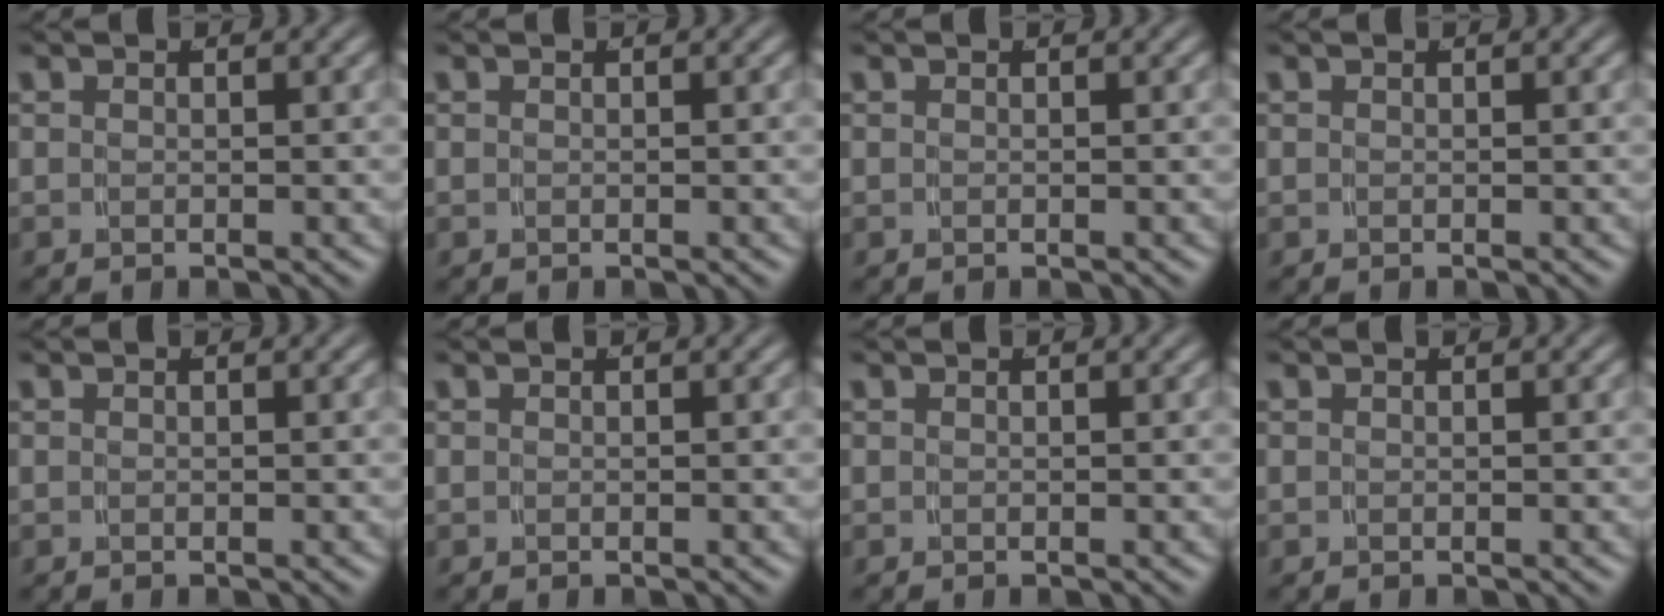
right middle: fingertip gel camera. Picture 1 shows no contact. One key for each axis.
{"total": 0.0}
{"total": 0.0}
{"total": 0.0}
{"total": 0.0}
{"total": 0.0}
{"total": 0.0}
{"total": 0.0}